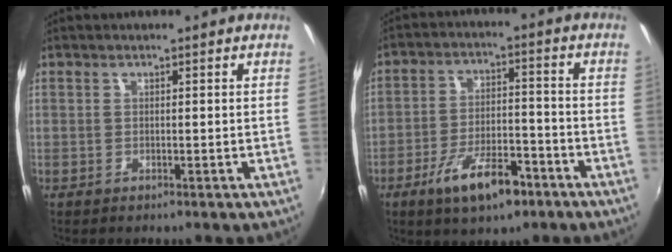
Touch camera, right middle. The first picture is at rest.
{"total": 11.1, "force": [-6.7, 4.2, 7.8], "torque": [-0.154, -0.004, -0.108]}